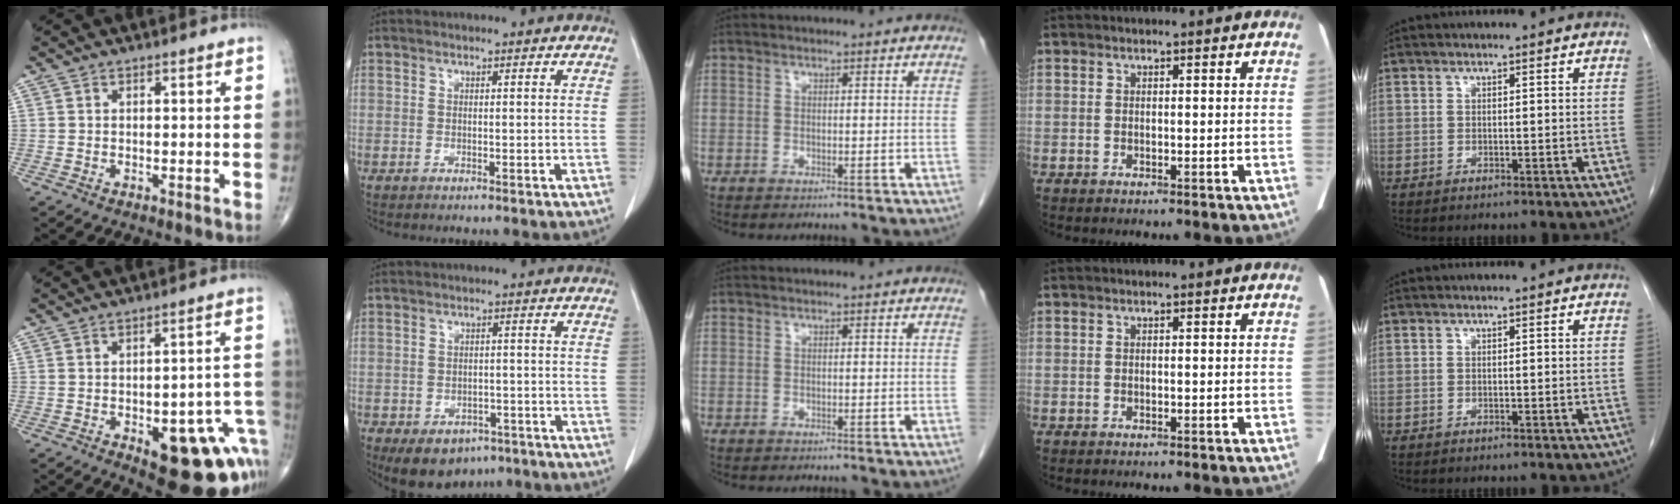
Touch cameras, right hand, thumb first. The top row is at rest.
{"thumb": {"total": 18.7, "force": [-6.5, 8.0, 15.5], "torque": [-0.120, 0.039, -0.059]}, "index": {"total": 7.6, "force": [-4.6, 5.2, 2.9], "torque": [-0.040, 0.008, -0.057]}}